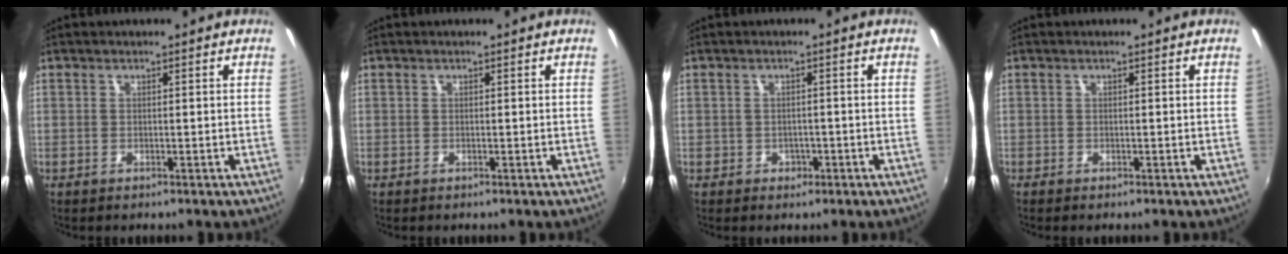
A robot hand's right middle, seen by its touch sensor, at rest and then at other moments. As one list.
[{"total": 0.0}, {"total": 2.5, "force": [-1.0, 2.2, 0.6], "torque": [-0.012, -0.001, -0.013]}, {"total": 0.6, "force": [-0.6, 0.1, 0.3], "torque": [-0.006, -0.002, -0.010]}]